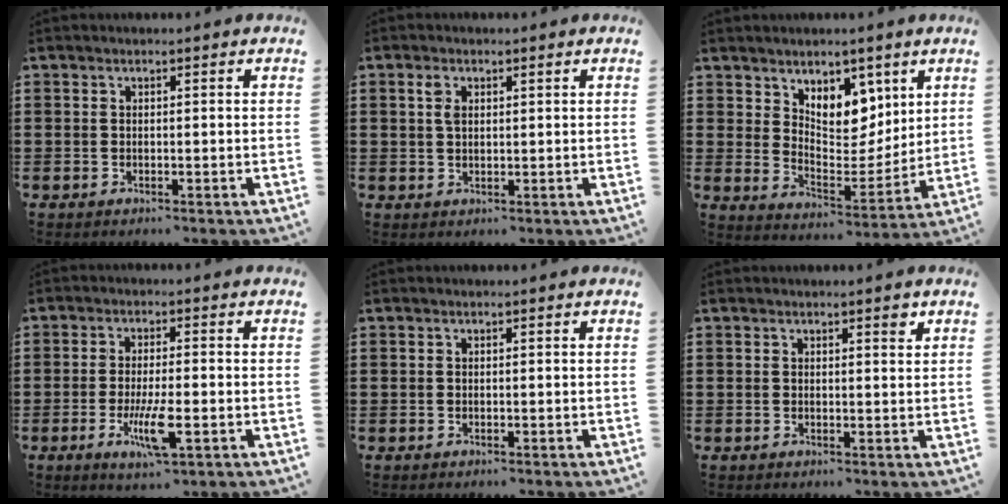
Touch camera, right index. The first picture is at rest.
{"total": 2.1, "force": [0.7, 1.0, 1.7], "torque": [-0.038, 0.005, 0.012]}
{"total": 7.3, "force": [5.4, 4.4, 2.0], "torque": [-0.047, -0.042, 0.098]}
{"total": 6.8, "force": [-2.4, 1.5, 6.2], "torque": [-0.127, -0.016, -0.042]}
{"total": 0.0}
{"total": 1.4, "force": [1.1, 0.4, 0.8], "torque": [-0.008, 0.000, 0.018]}